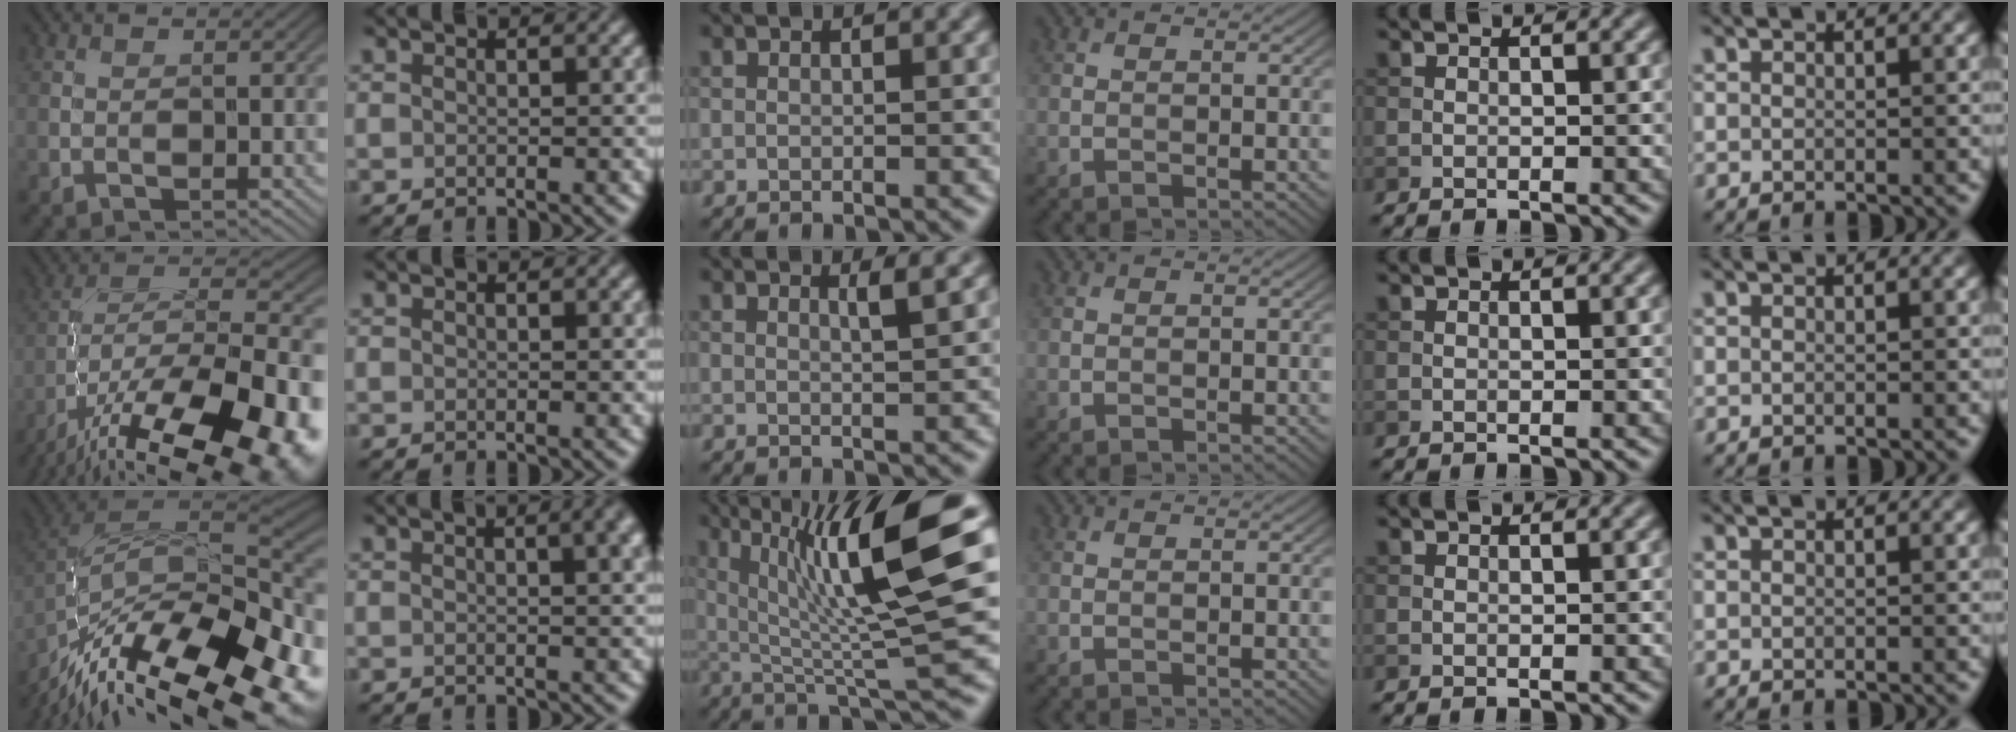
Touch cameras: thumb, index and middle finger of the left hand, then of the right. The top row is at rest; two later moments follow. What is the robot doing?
{"motion": "screw", "object": "dispenser bottle"}